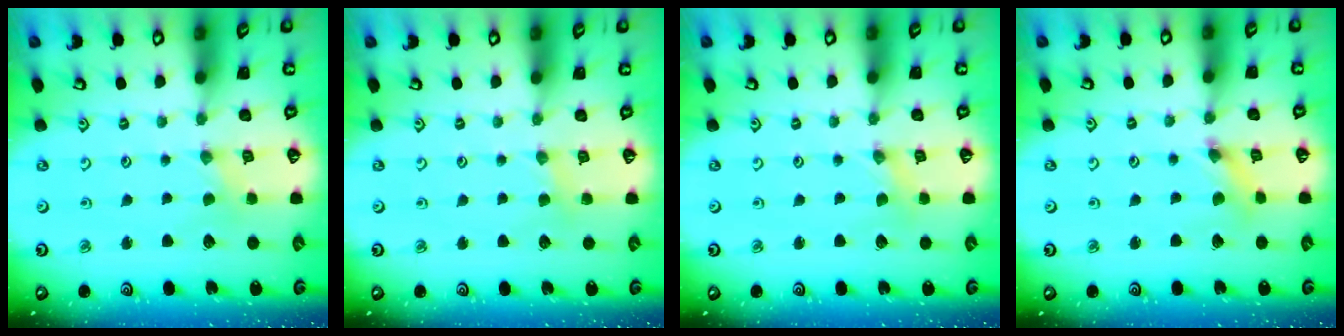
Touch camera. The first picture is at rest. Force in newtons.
{"total": 2.2, "press": 2.2, "slide": 0.3}
{"total": 0.0}
{"total": 2.5, "press": 2.5, "slide": 0.1}